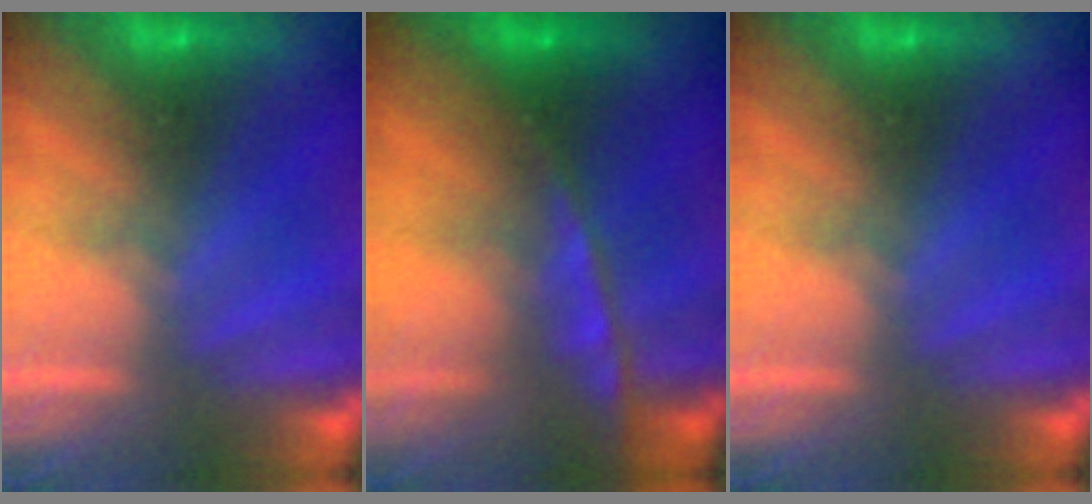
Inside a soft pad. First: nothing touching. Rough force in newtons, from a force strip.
{"total": 7.6}
{"total": 0.0}